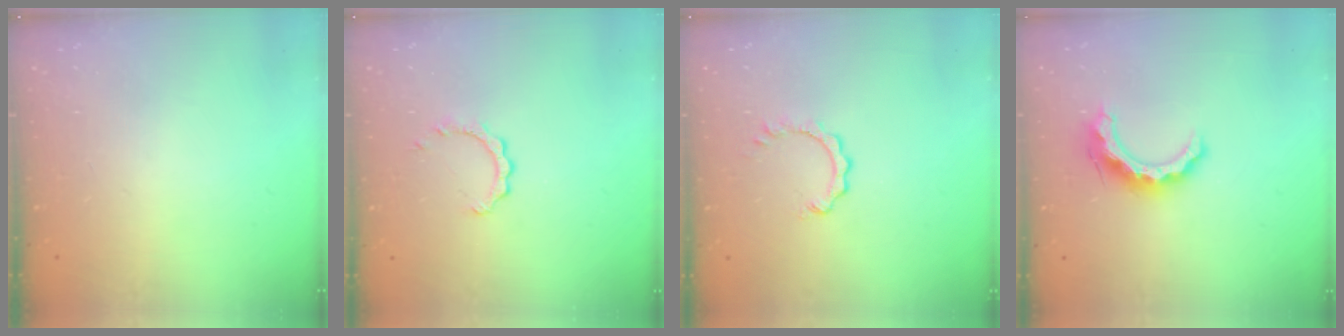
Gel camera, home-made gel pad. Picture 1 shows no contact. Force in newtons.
{"total": 2.1, "press": 2.1, "slide": 0.2}
{"total": 1.3, "press": 1.2, "slide": 0.2}
{"total": 11.2, "press": 11.2, "slide": 0.6}